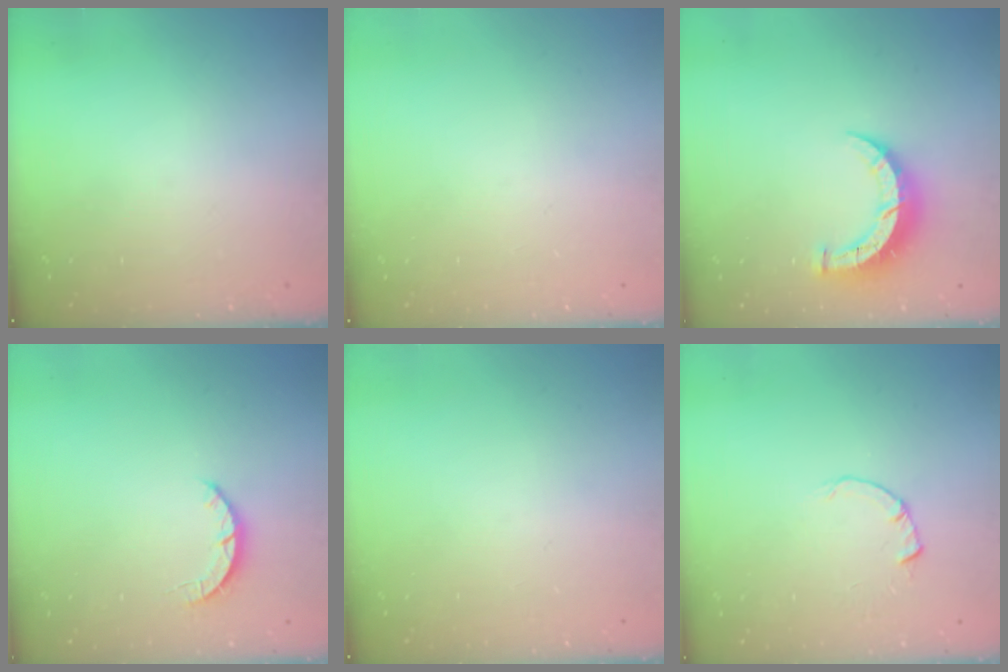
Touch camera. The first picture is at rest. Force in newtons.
{"total": 0.0}
{"total": 7.9, "press": 7.9, "slide": 0.2}
{"total": 2.5, "press": 2.4, "slide": 0.4}
{"total": 0.0}
{"total": 1.8, "press": 1.7, "slide": 0.3}